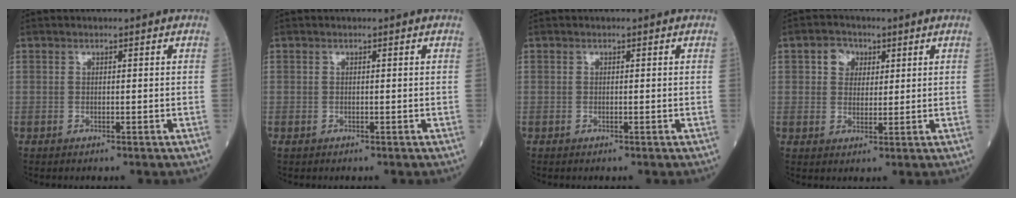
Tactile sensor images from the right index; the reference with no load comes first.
{"total": 0.0}
{"total": 0.0}
{"total": 3.8, "force": [1.6, 3.1, 1.6], "torque": [-0.027, 0.010, 0.028]}